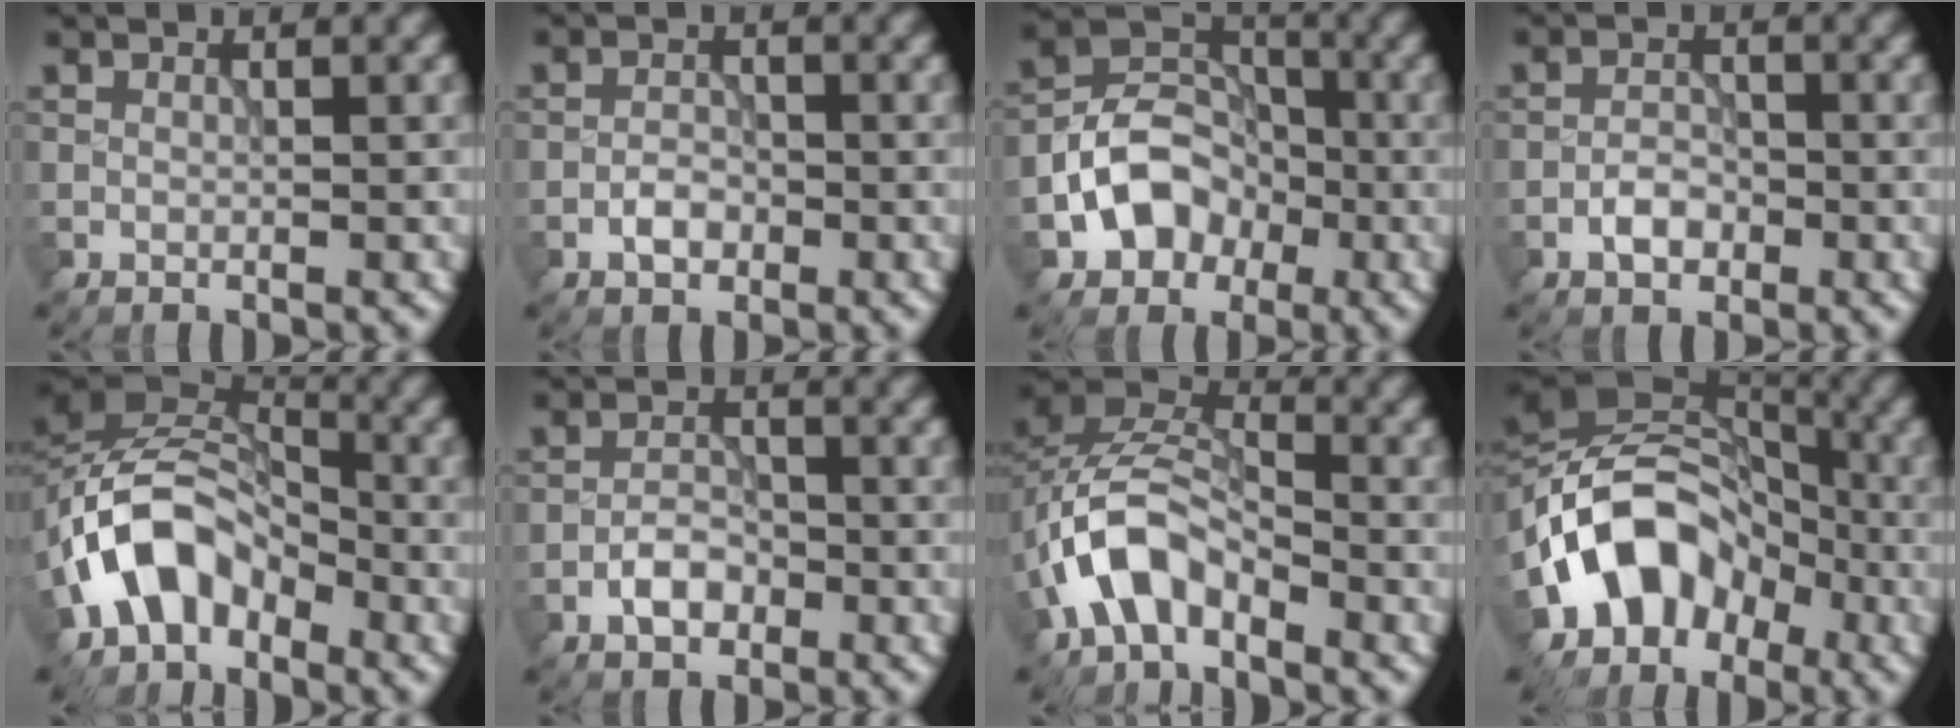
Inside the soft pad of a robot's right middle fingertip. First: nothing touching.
{"total": 2.0, "force": [-1.0, 1.1, 1.3], "torque": [-0.020, 0.004, -0.021]}
{"total": 6.1, "force": [-2.5, 4.8, 2.9], "torque": [-0.034, 0.008, -0.048]}
{"total": 2.3, "force": [-1.2, 1.4, 1.5], "torque": [-0.023, 0.006, -0.024]}
{"total": 7.8, "force": [-3.8, 5.0, 4.6], "torque": [-0.077, 0.011, -0.085]}
{"total": 2.8, "force": [-1.5, 1.6, 1.8], "torque": [-0.027, 0.008, -0.029]}
{"total": 6.4, "force": [-2.9, 3.8, 4.2], "torque": [-0.076, 0.012, -0.065]}
{"total": 10.3, "force": [-4.4, 7.8, 5.1], "torque": [-0.069, 0.016, -0.099]}